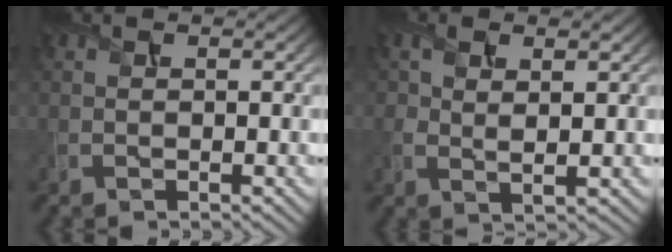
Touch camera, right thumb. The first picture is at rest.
{"total": 3.2, "force": [1.3, 1.6, 2.4], "torque": [-0.059, -0.003, 0.027]}